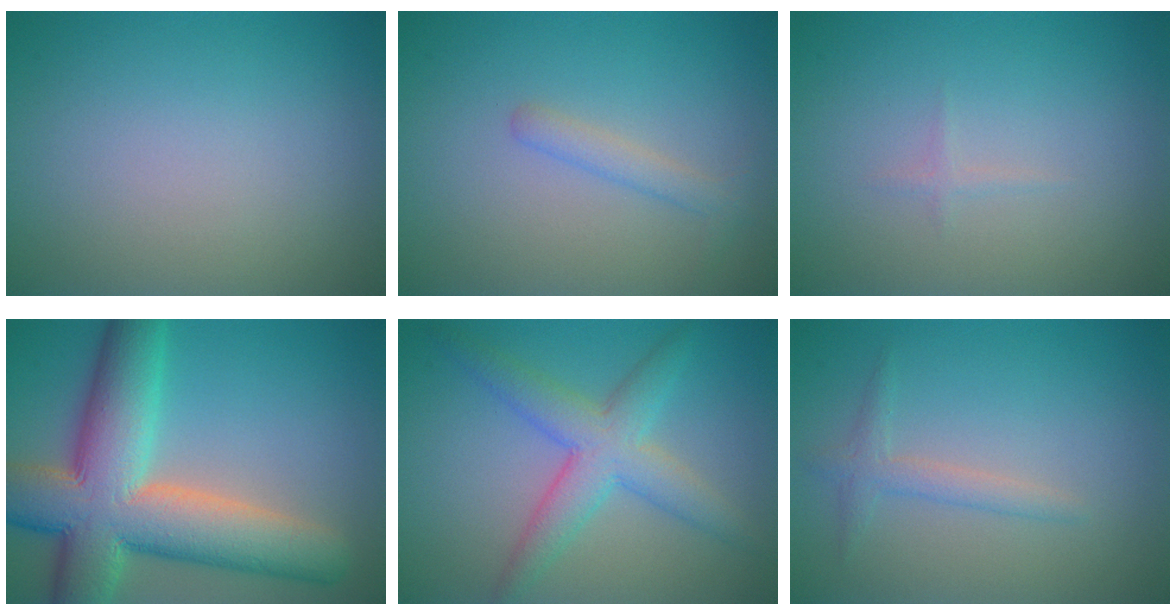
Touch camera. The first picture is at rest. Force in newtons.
{"total": 1.6, "press": 1.6, "slide": 0.0}
{"total": 0.5, "press": 0.5, "slide": 0.0}
{"total": 13.0, "press": 12.9, "slide": 1.0}
{"total": 4.9, "press": 4.9, "slide": 0.1}
{"total": 1.7, "press": 1.7, "slide": 0.1}